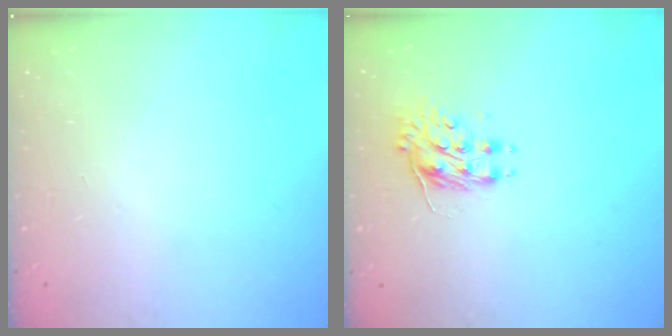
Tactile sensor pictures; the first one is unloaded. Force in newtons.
{"total": 8.0, "press": 8.0, "slide": 0.4}